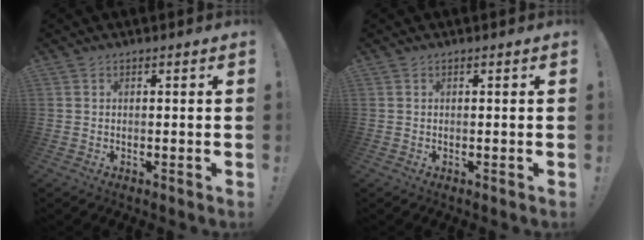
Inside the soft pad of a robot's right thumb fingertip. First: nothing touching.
{"total": 0.0}